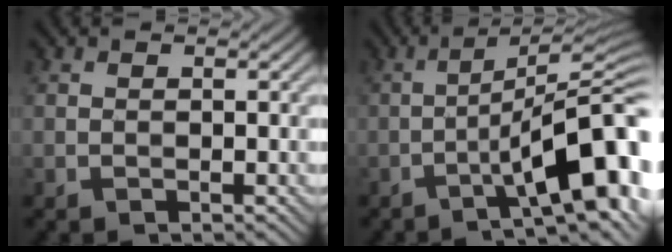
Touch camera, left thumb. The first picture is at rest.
{"total": 13.3, "force": [-5.2, 2.9, 11.9], "torque": [-0.165, 0.025, -0.080]}